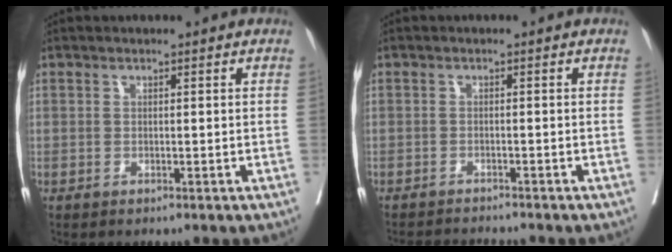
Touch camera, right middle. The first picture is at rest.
{"total": 4.0, "force": [-3.9, -0.6, 0.6], "torque": [-0.004, -0.016, -0.062]}